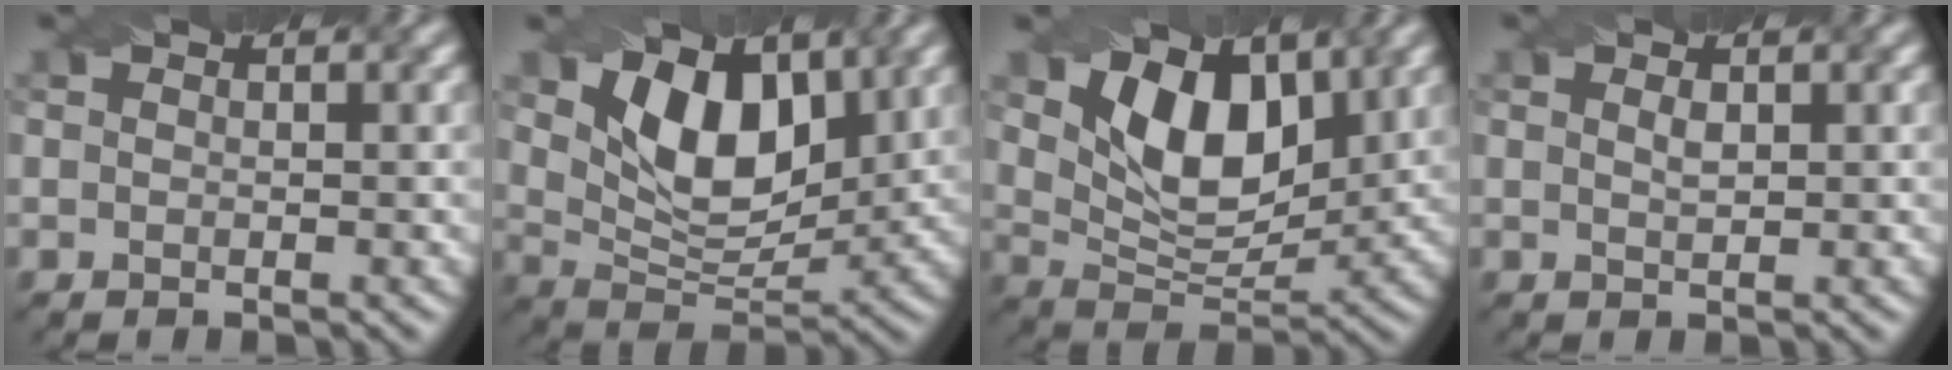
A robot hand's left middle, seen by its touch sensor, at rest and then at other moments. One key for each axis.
{"total": 7.8, "fx": 2.9, "fy": 4.6, "fz": 5.6, "tx": -0.103, "ty": -0.009, "tz": 0.050}
{"total": 8.0, "fx": 3.0, "fy": 4.7, "fz": 5.7, "tx": -0.105, "ty": -0.009, "tz": 0.052}
{"total": 0.9, "fx": 0.4, "fy": 0.3, "fz": 0.7, "tx": -0.015, "ty": 0.001, "tz": 0.009}